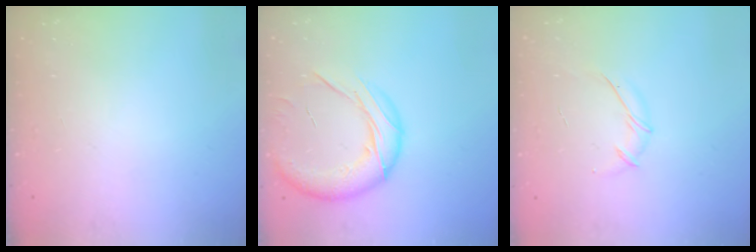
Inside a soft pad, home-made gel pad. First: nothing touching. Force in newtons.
{"total": 18.1, "press": 17.9, "slide": 2.8}
{"total": 6.1, "press": 6.0, "slide": 1.1}